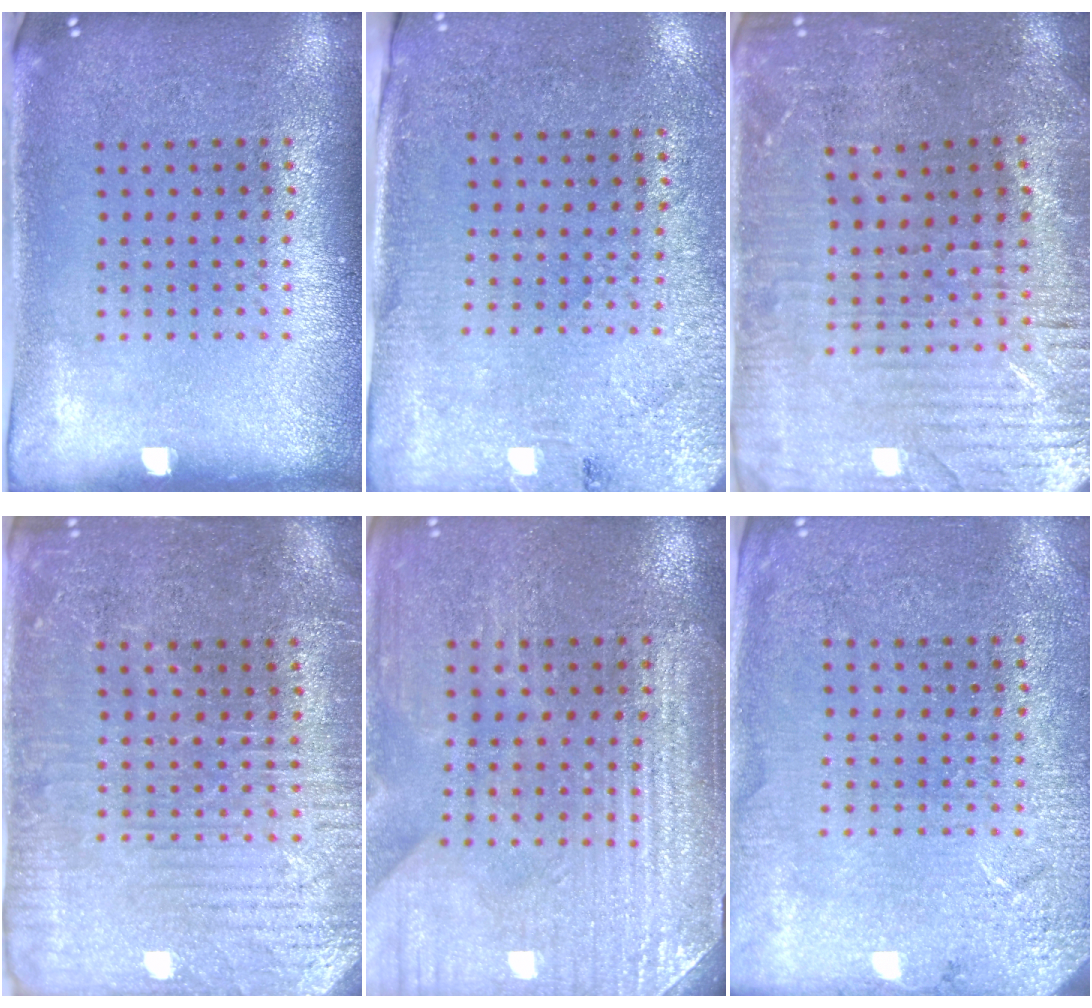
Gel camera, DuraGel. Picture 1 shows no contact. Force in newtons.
{"total": 2.7, "press": 2.3, "slide": 1.4}
{"total": 2.7, "press": 2.6, "slide": 0.6}
{"total": 3.4, "press": 3.3, "slide": 0.9}
{"total": 3.5, "press": 3.5, "slide": 0.1}
{"total": 2.7, "press": 2.7, "slide": 0.1}